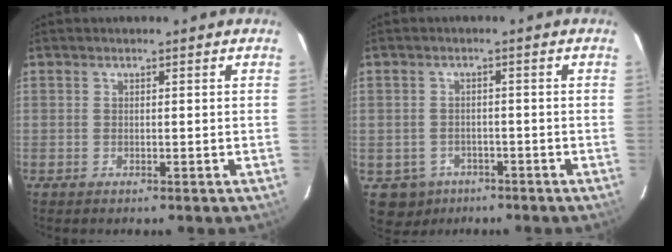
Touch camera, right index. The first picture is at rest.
{"total": 5.3, "force": [-2.4, 4.7, 0.3], "torque": [-0.007, 0.010, -0.030]}